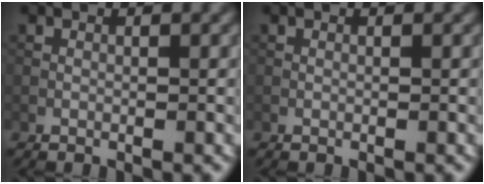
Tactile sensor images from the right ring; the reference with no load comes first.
{"total": 0.0}